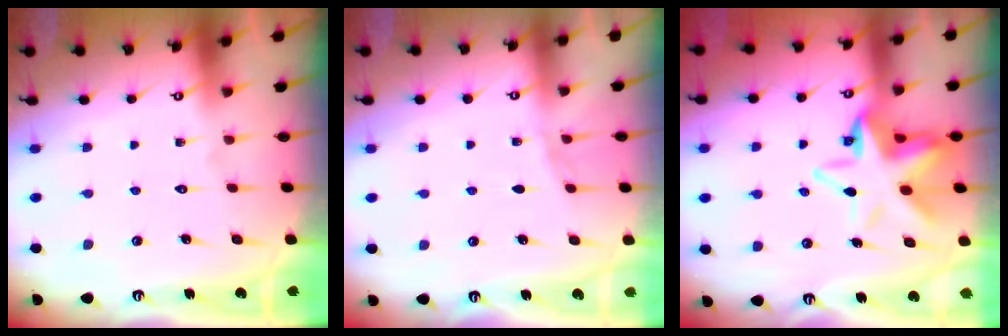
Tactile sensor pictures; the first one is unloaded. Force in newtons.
{"total": 5.0, "press": 4.2, "slide": 2.7}
{"total": 11.9, "press": 11.7, "slide": 1.9}